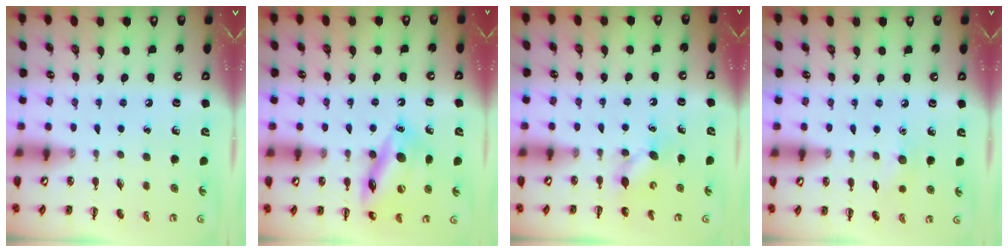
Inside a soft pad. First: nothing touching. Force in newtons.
{"total": 16.1, "press": 16.0, "slide": 1.9}
{"total": 4.4, "press": 4.2, "slide": 1.3}
{"total": 6.1, "press": 5.9, "slide": 1.5}